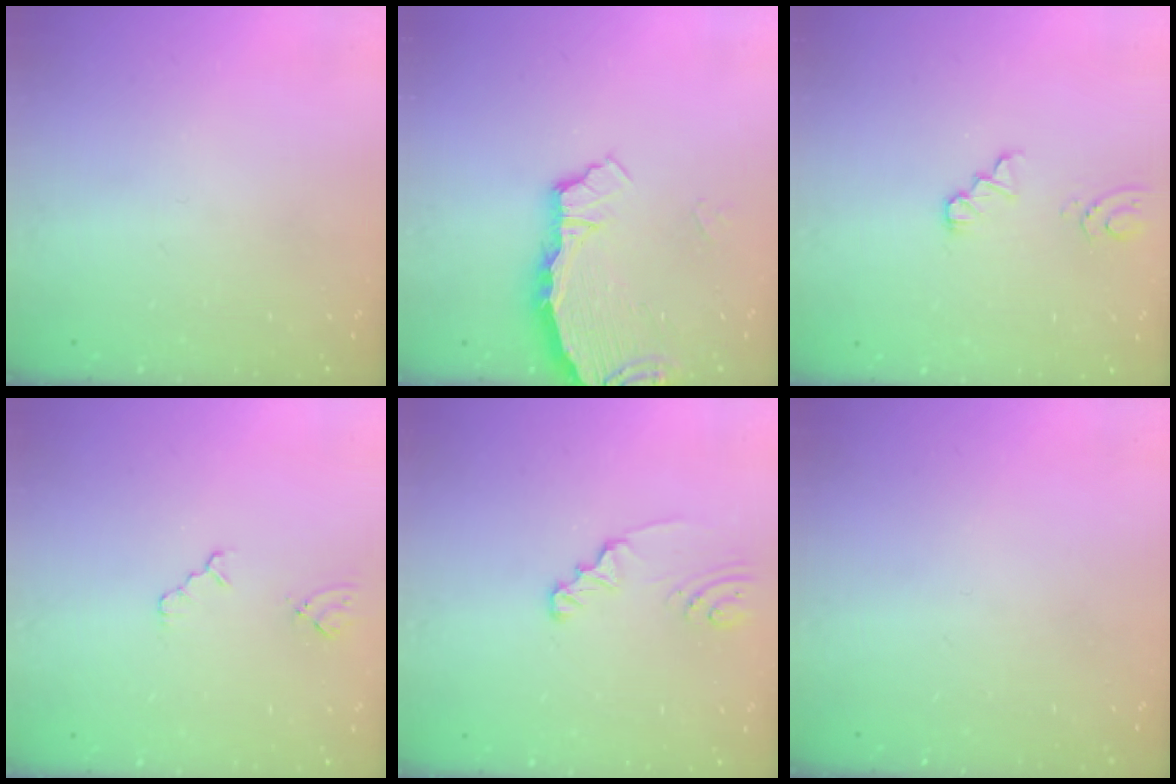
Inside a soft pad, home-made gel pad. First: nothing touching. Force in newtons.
{"total": 3.7, "press": 3.6, "slide": 0.5}
{"total": 1.9, "press": 1.9, "slide": 0.2}
{"total": 2.3, "press": 2.2, "slide": 0.4}
{"total": 2.3, "press": 2.3, "slide": 0.3}
{"total": 0.0}